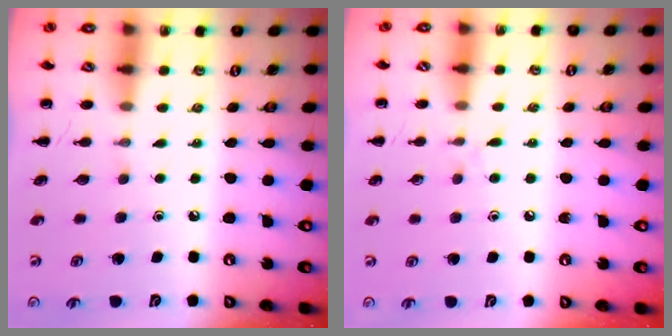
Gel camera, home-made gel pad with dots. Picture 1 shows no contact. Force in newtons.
{"total": 4.4, "press": 3.9, "slide": 2.0}